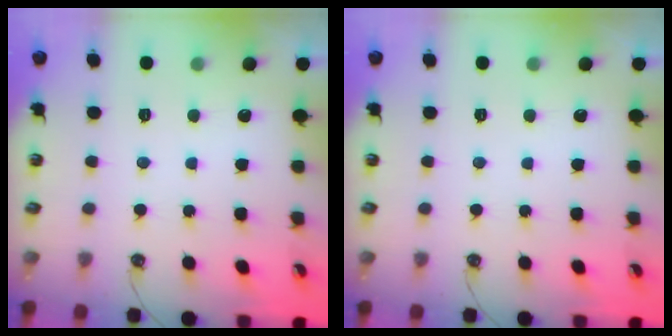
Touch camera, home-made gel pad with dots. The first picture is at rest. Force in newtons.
{"total": 0.0}